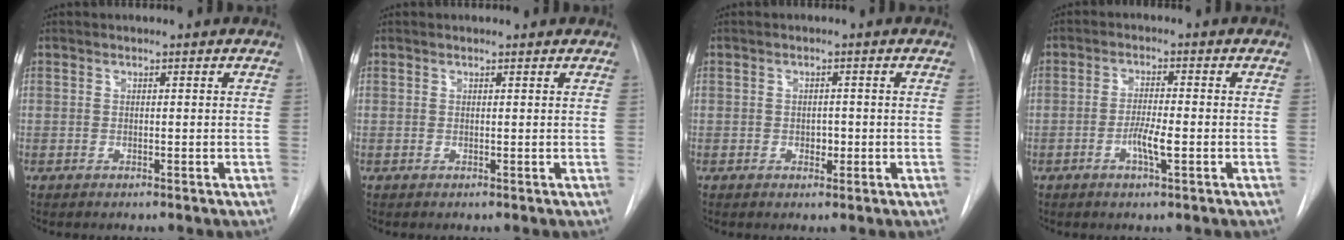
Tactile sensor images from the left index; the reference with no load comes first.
{"total": 1.6, "force": [1.5, 0.5, 0.3], "torque": [-0.010, 0.010, 0.014]}
{"total": 1.5, "force": [-0.3, 1.0, 1.0], "torque": [-0.014, 0.002, -0.002]}
{"total": 3.9, "force": [-1.3, 0.4, 3.6], "torque": [-0.069, -0.003, -0.025]}